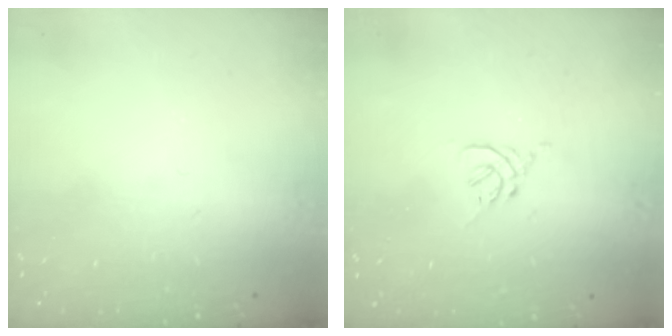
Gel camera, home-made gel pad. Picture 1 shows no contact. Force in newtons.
{"total": 1.6, "press": 1.5, "slide": 0.6}